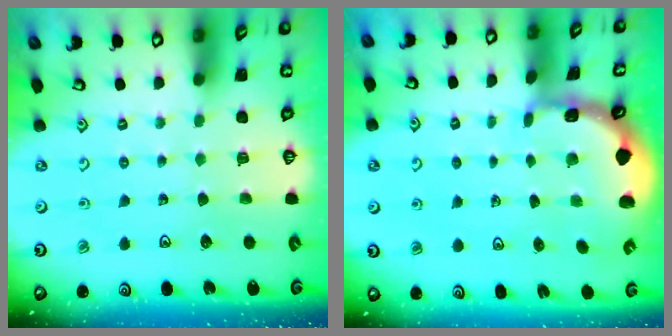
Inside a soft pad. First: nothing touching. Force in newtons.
{"total": 1.3, "press": 1.3, "slide": 0.2}